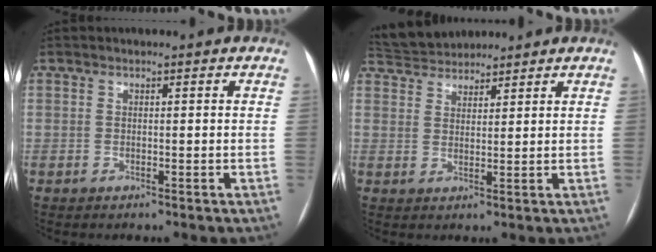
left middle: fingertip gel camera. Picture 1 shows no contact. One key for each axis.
{"total": 6.7, "fx": 6.4, "fy": 1.6, "fz": 1.2, "tx": -0.025, "ty": 0.034, "tz": 0.114}